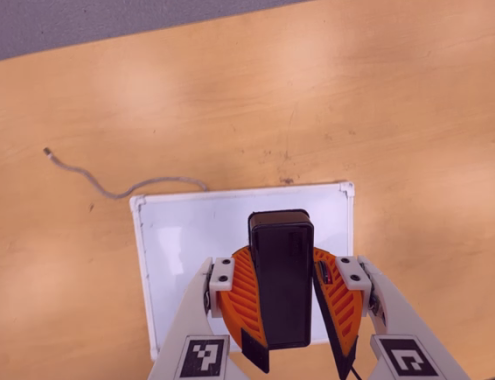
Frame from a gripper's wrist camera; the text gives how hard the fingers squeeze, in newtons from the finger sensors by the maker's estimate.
{"total": 10.1, "left": 10.1, "right": 10.0}